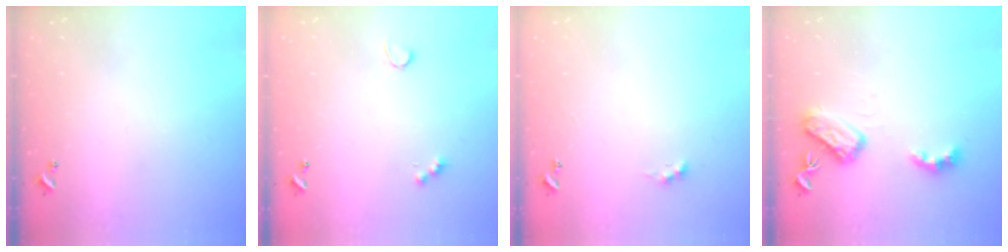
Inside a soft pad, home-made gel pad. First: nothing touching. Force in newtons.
{"total": 2.6, "press": 2.5, "slide": 0.5}
{"total": 0.8, "press": 0.7, "slide": 0.4}
{"total": 6.0, "press": 6.0, "slide": 0.1}